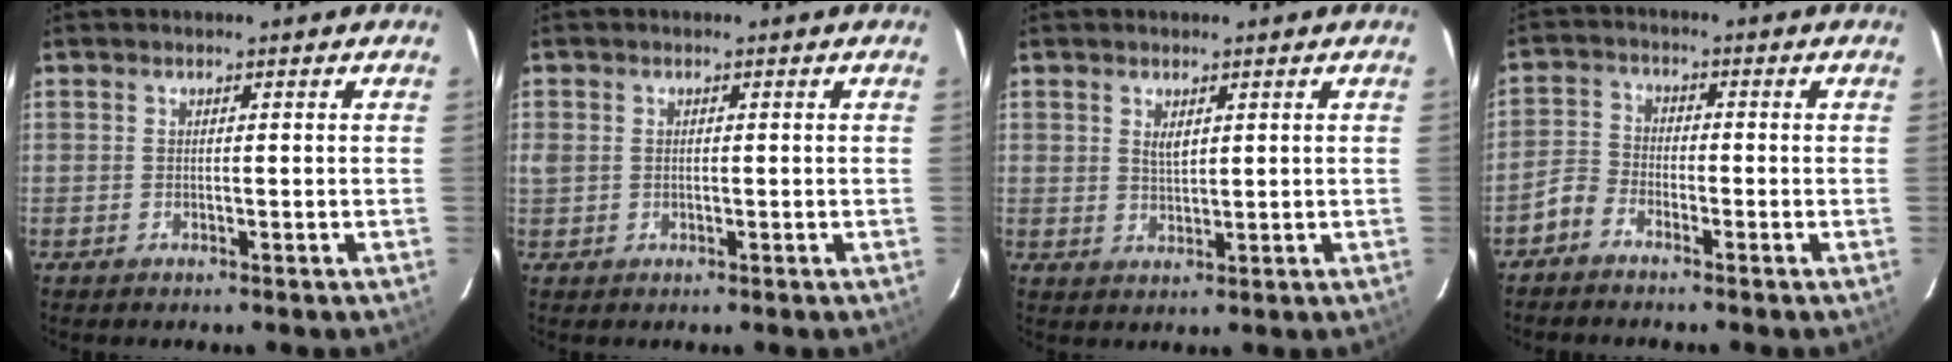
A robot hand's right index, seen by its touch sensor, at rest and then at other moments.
{"total": 2.0, "force": [0.1, 1.8, 0.9], "torque": [-0.019, -0.001, 0.003]}
{"total": 2.5, "force": [1.2, 1.3, 1.7], "torque": [-0.028, 0.000, 0.022]}
{"total": 3.5, "force": [-2.8, 1.9, 0.9], "torque": [-0.017, 0.011, -0.061]}